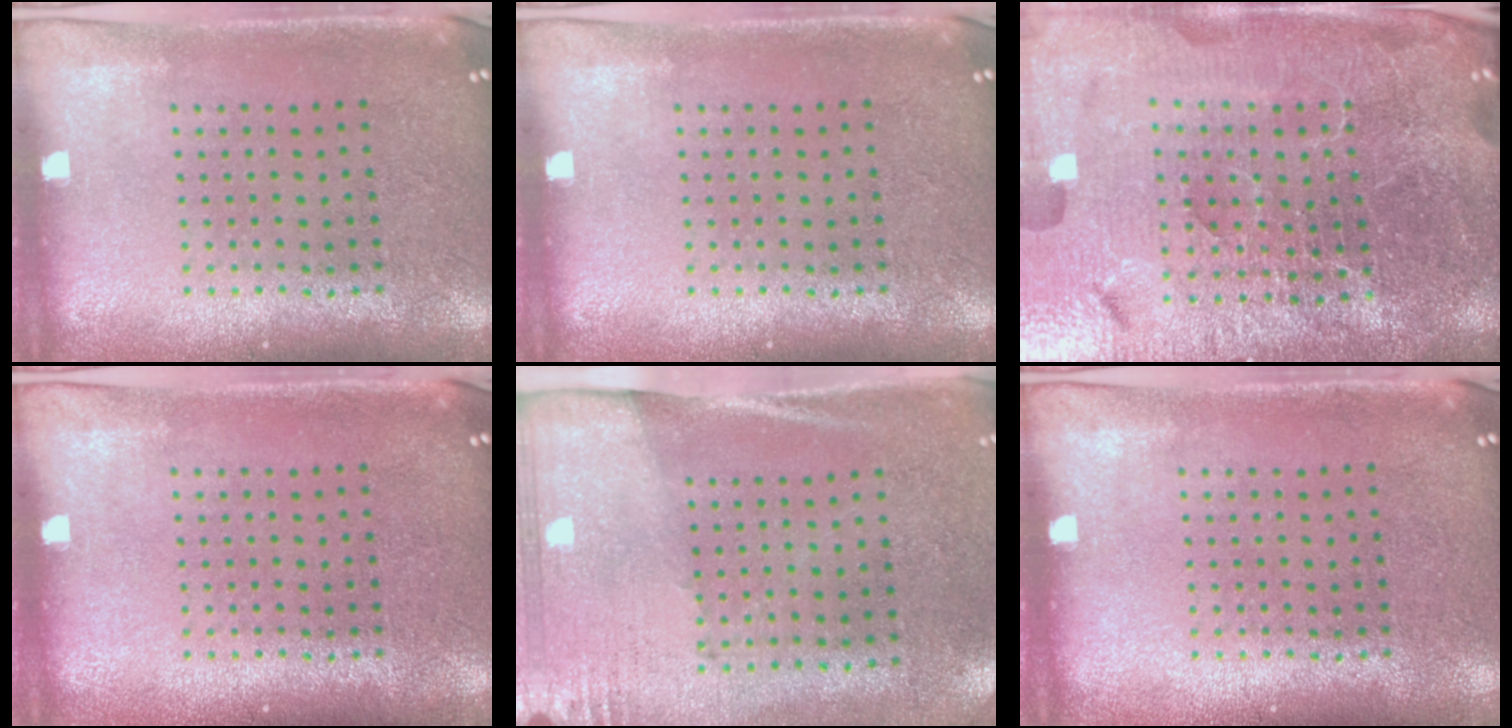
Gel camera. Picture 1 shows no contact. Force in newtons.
{"total": 0.0}
{"total": 6.7, "press": 5.8, "slide": 3.3}
{"total": 0.0}
{"total": 2.7, "press": 2.4, "slide": 1.3}
{"total": 0.0}